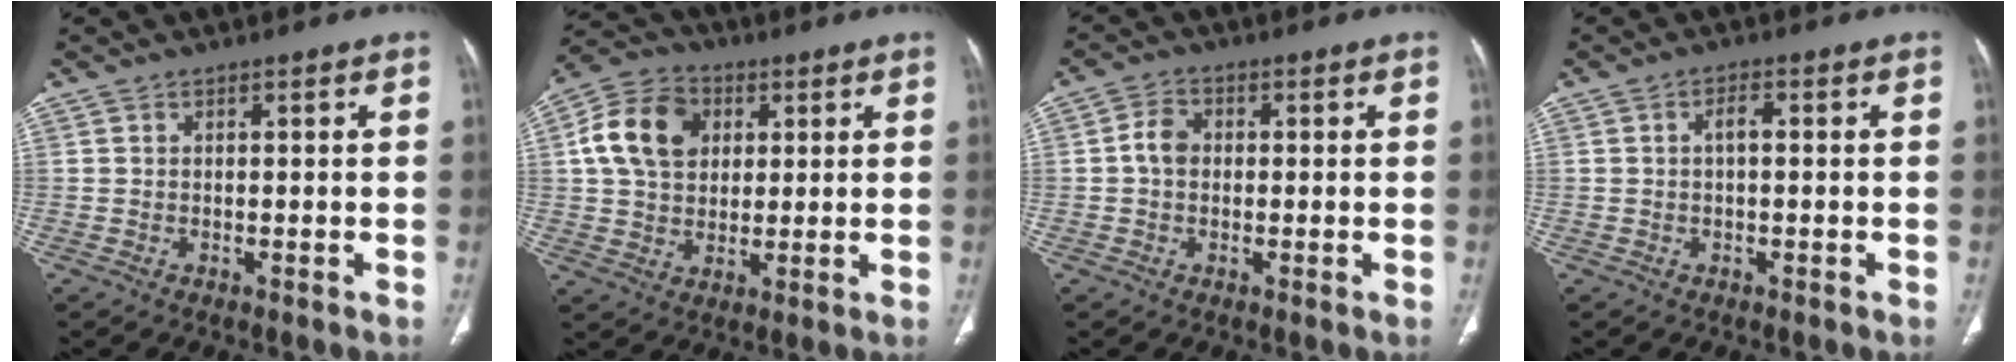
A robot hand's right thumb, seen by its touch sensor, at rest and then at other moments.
{"total": 12.9, "force": [3.2, 9.8, 7.8], "torque": [-0.125, 0.009, 0.049]}
{"total": 3.6, "force": [-0.1, 2.8, 2.2], "torque": [-0.036, 0.012, -0.009]}
{"total": 2.2, "force": [0.1, 0.9, 2.0], "torque": [-0.035, 0.007, -0.001]}